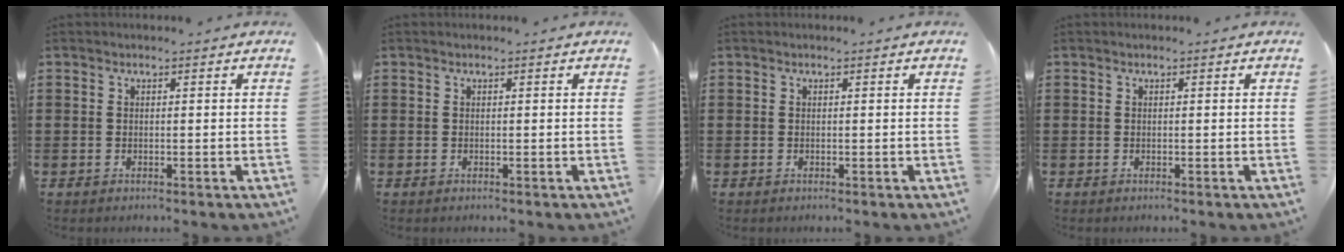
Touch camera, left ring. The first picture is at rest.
{"total": 0.0}
{"total": 0.0}
{"total": 0.0}